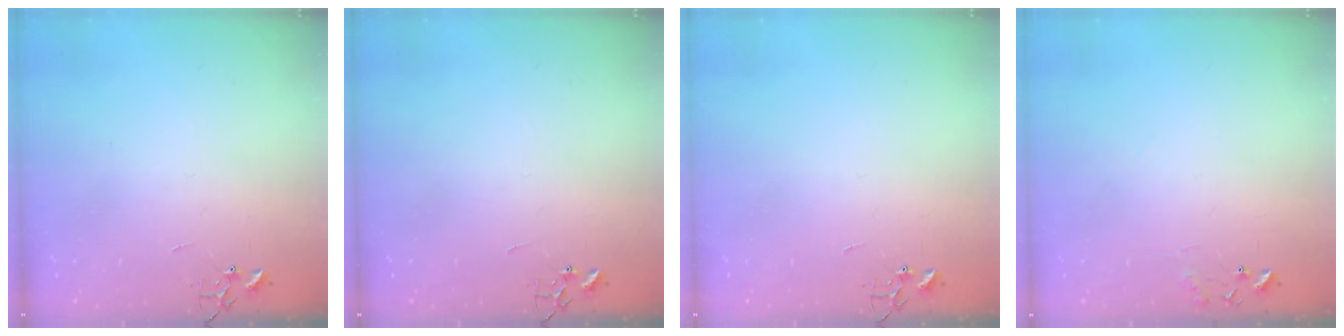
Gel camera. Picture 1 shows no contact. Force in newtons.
{"total": 0.0}
{"total": 0.0}
{"total": 8.3, "press": 8.3, "slide": 0.6}